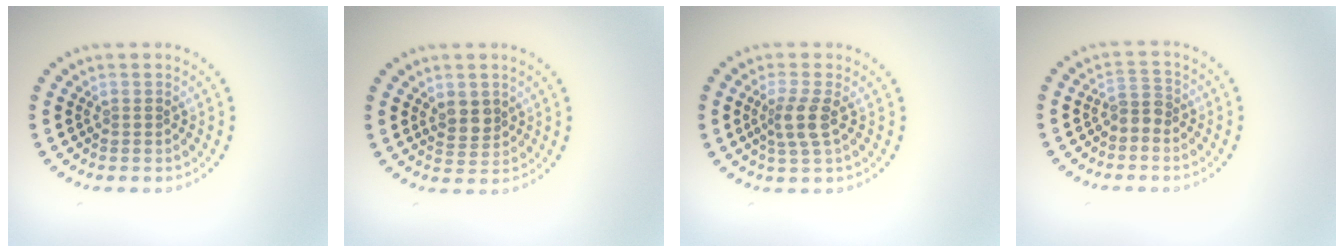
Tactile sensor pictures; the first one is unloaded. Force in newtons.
{"total": 2.1, "press": 1.9, "slide": 0.9}
{"total": 2.4, "press": 2.0, "slide": 1.4}
{"total": 1.8, "press": 1.4, "slide": 1.2}